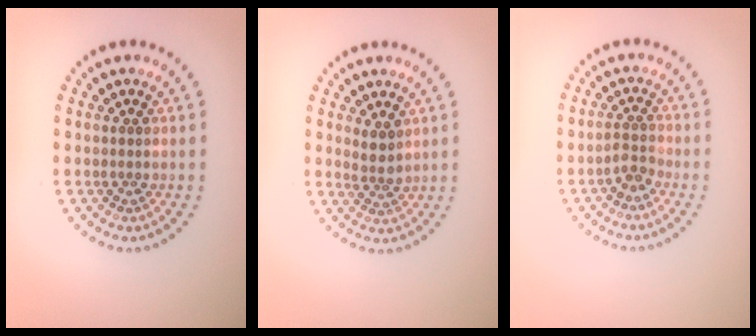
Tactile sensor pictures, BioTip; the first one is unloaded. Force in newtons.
{"total": 1.9, "press": 1.4, "slide": 1.2}
{"total": 1.7, "press": 1.3, "slide": 1.1}